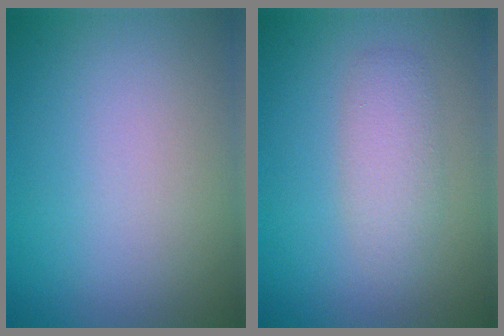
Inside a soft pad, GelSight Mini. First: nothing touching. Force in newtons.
{"total": 2.7, "press": 2.7, "slide": 0.1}